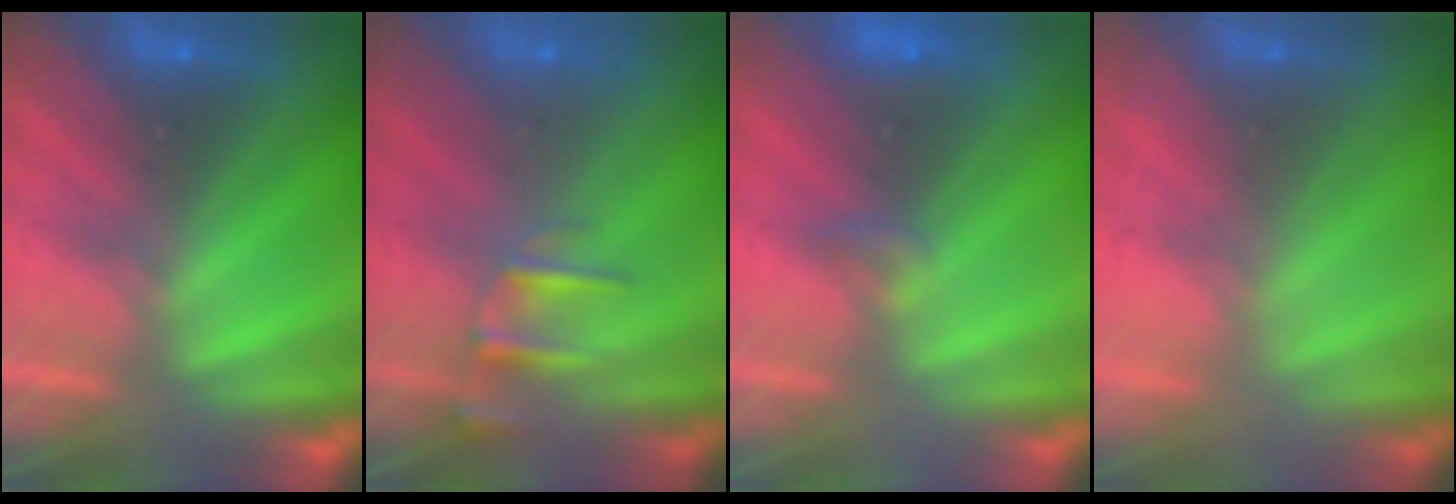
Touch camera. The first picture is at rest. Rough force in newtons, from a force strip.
{"total": 2.4}
{"total": 1.4}
{"total": 2.2}